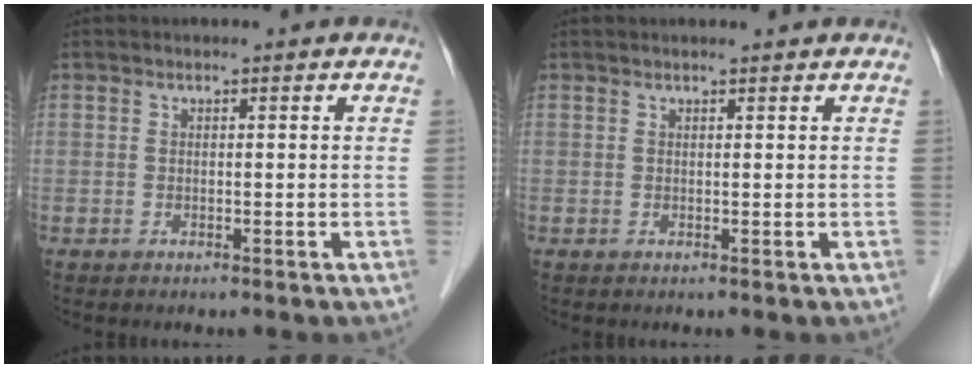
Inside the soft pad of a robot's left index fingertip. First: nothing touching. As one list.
[{"total": 1.3, "force": [1.2, 0.0, 0.4], "torque": [-0.005, 0.009, 0.019]}]